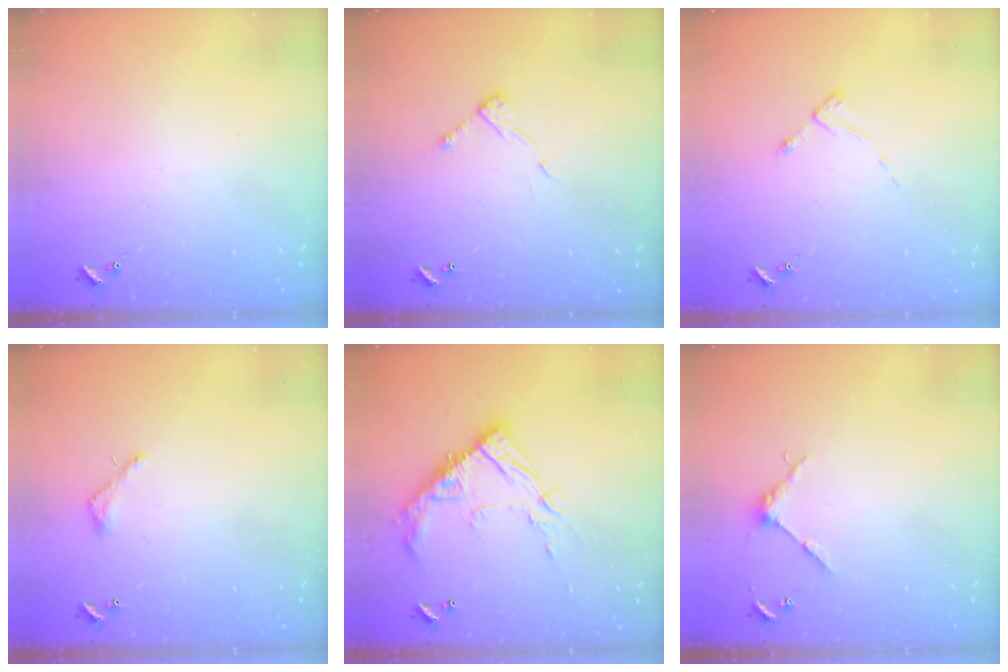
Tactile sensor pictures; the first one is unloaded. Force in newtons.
{"total": 6.6, "press": 6.6, "slide": 0.3}
{"total": 2.5, "press": 2.5, "slide": 0.3}
{"total": 4.1, "press": 4.1, "slide": 0.3}
{"total": 15.9, "press": 15.9, "slide": 0.8}
{"total": 3.8, "press": 3.7, "slide": 0.4}